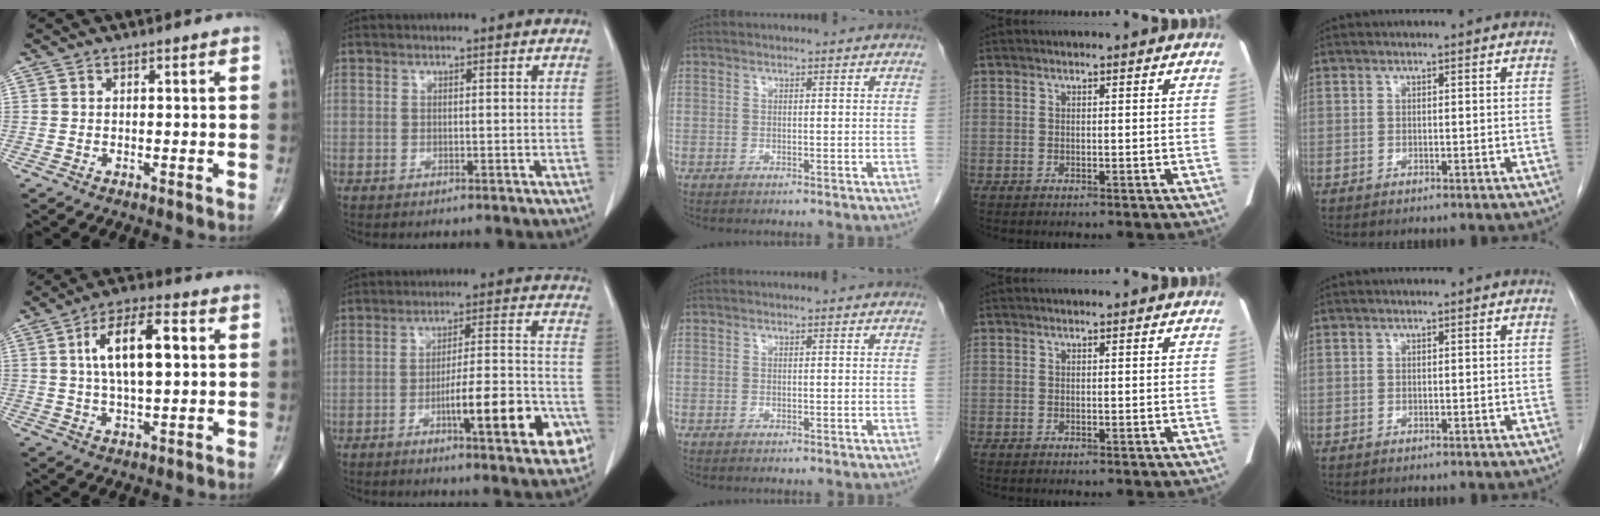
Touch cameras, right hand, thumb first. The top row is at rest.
{"thumb": {"total": 12.6, "force": [2.4, 5.3, 11.2], "torque": [-0.186, 0.011, 0.039]}, "index": {"total": 14.6, "force": [-5.8, 2.1, 13.3], "torque": [-0.181, 0.009, -0.080]}}